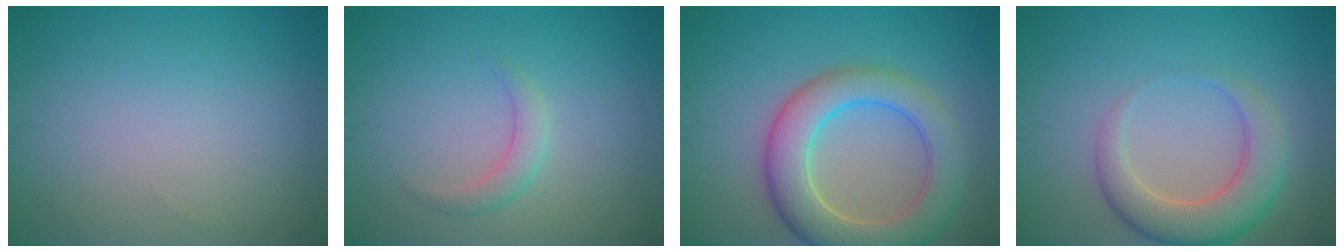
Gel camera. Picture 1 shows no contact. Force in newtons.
{"total": 1.7, "press": 1.7, "slide": 0.0}
{"total": 7.6, "press": 7.6, "slide": 0.6}
{"total": 5.3, "press": 5.3, "slide": 0.3}